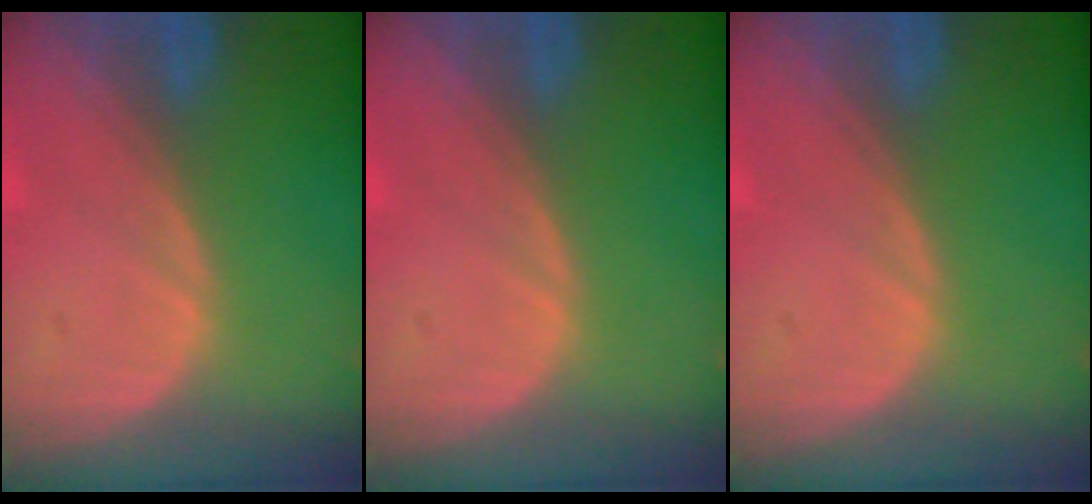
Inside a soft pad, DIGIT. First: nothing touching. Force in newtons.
{"total": 0.0}
{"total": 0.0}